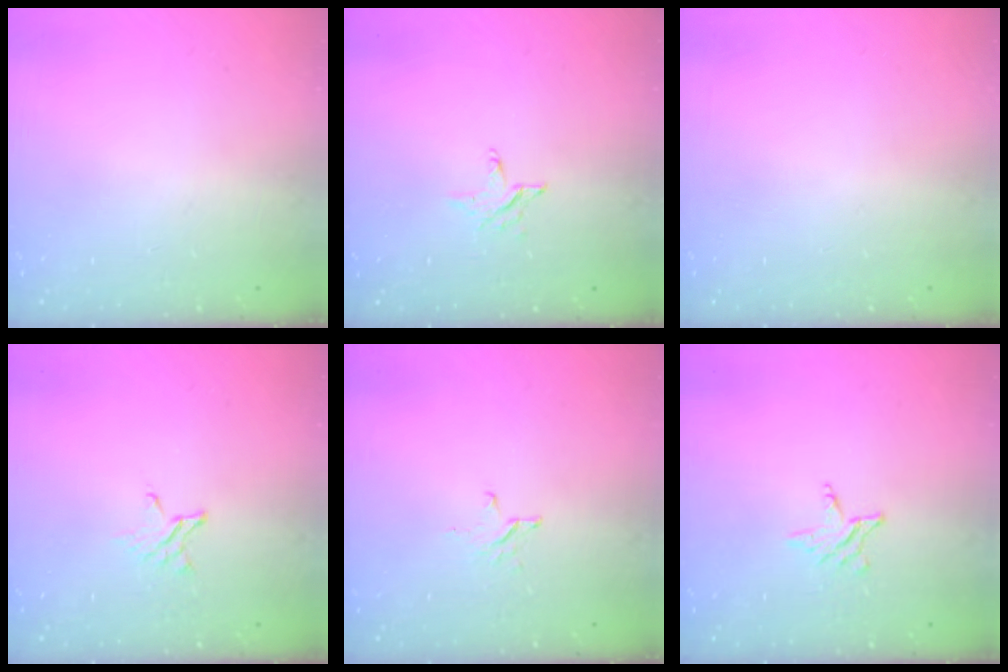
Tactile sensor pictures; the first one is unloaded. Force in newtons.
{"total": 2.4, "press": 2.4, "slide": 0.1}
{"total": 0.0}
{"total": 2.3, "press": 2.3, "slide": 0.2}
{"total": 2.6, "press": 2.6, "slide": 0.3}
{"total": 3.4, "press": 3.4, "slide": 0.4}